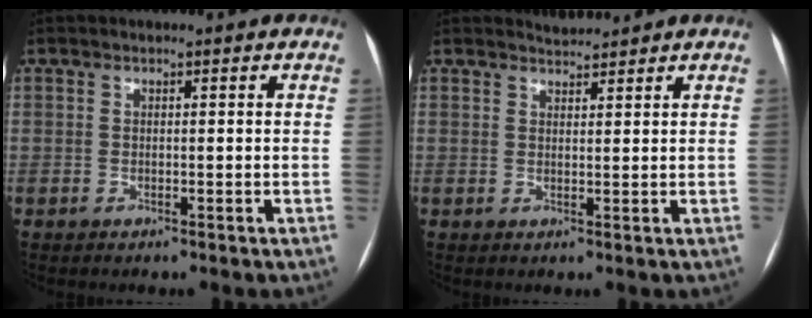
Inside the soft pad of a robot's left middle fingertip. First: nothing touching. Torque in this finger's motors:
{"motor_torque": [-0.16, 0.04, -0.05, -0.02]}